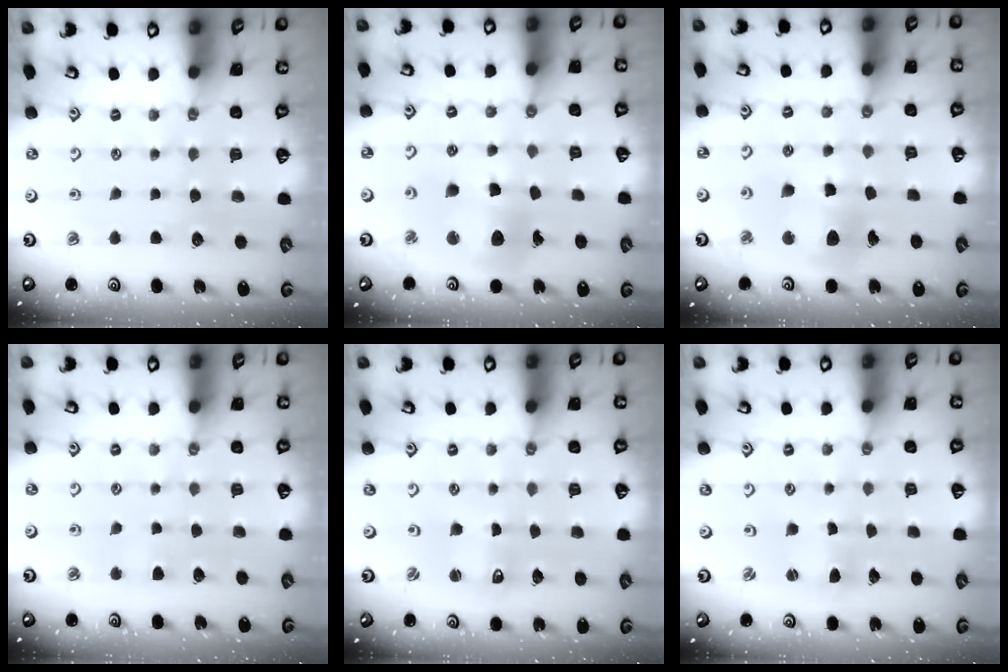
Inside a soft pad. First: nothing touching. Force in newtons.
{"total": 12.6, "press": 12.5, "slide": 1.8}
{"total": 10.4, "press": 10.3, "slide": 1.2}
{"total": 3.3, "press": 3.3, "slide": 0.5}
{"total": 2.3, "press": 2.3, "slide": 0.3}
{"total": 1.6, "press": 1.6, "slide": 0.3}